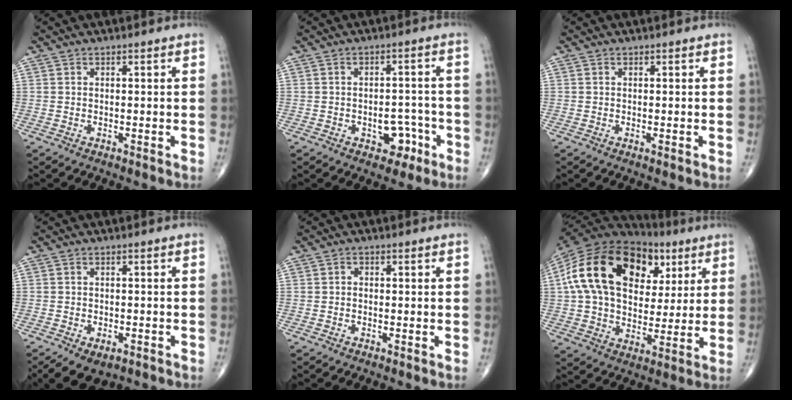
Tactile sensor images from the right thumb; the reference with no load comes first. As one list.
[{"total": 5.5, "force": [-2.7, 3.6, 3.1], "torque": [-0.011, 0.028, -0.032]}, {"total": 0.6, "force": [-0.1, 0.0, 0.5], "torque": [-0.009, -0.003, -0.003]}, {"total": 6.8, "force": [-4.1, 3.8, 3.8], "torque": [-0.053, 0.009, -0.060]}, {"total": 0.9, "force": [-0.1, 0.8, 0.5], "torque": [-0.002, 0.004, -0.006]}, {"total": 27.1, "force": [8.4, 17.6, 18.9], "torque": [-0.334, 0.031, 0.142]}]